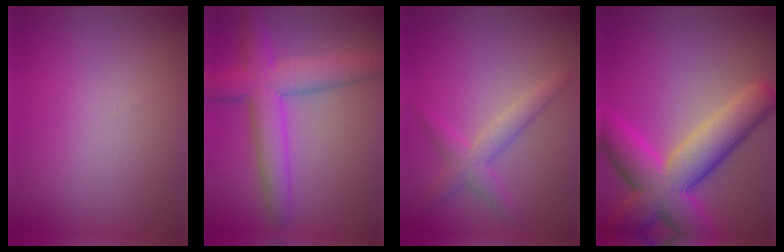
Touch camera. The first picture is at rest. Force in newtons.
{"total": 5.9, "press": 5.9, "slide": 0.2}
{"total": 2.6, "press": 2.6, "slide": 0.1}
{"total": 9.4, "press": 9.4, "slide": 0.3}